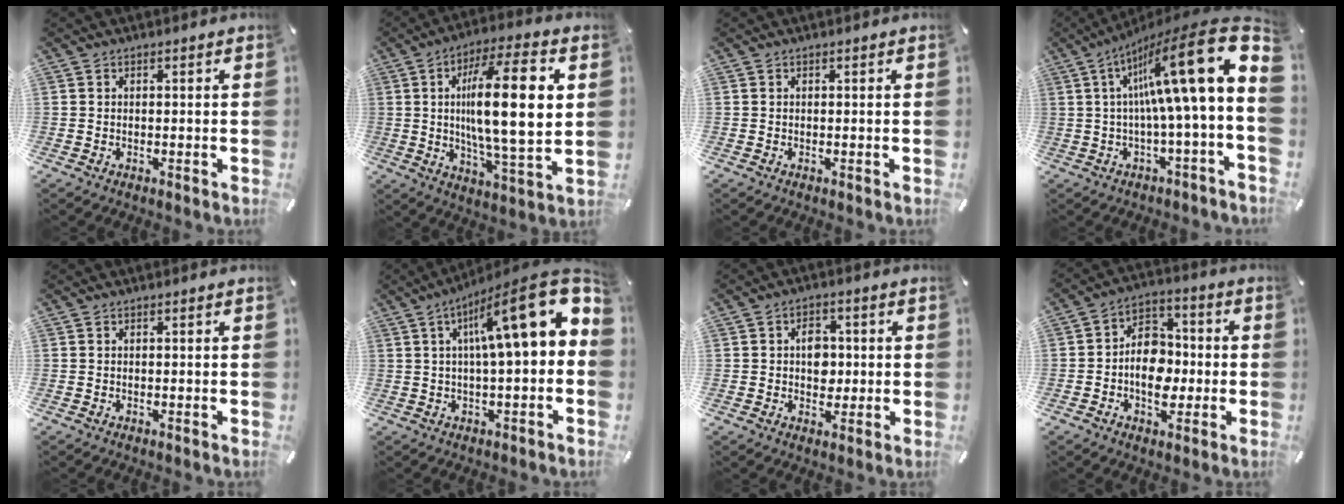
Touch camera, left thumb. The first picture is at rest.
{"total": 20.7, "force": [3.9, 5.8, 19.5], "torque": [-0.333, -0.012, 0.043]}
{"total": 0.0}
{"total": 22.4, "force": [7.3, 3.0, 20.9], "torque": [-0.345, -0.070, 0.108]}
{"total": 0.0}
{"total": 18.9, "force": [6.4, 4.6, 17.2], "torque": [-0.257, -0.041, 0.090]}
{"total": 5.8, "force": [0.2, 4.6, 3.6], "torque": [-0.031, -0.005, -0.005]}
{"total": 10.8, "force": [-2.6, 8.3, 6.4], "torque": [-0.107, 0.021, -0.045]}